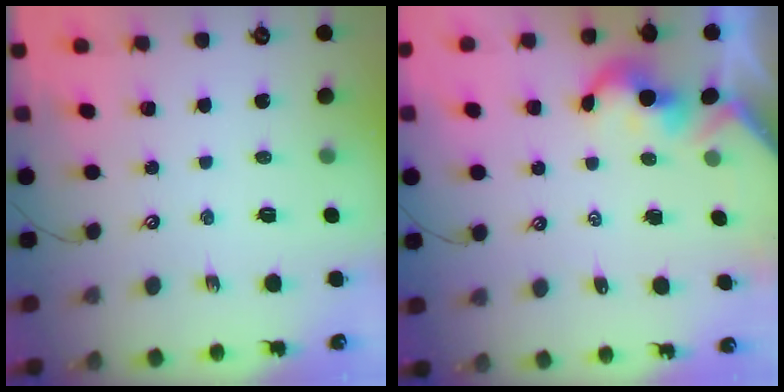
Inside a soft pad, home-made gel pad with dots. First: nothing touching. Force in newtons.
{"total": 2.0, "press": 2.0, "slide": 0.2}